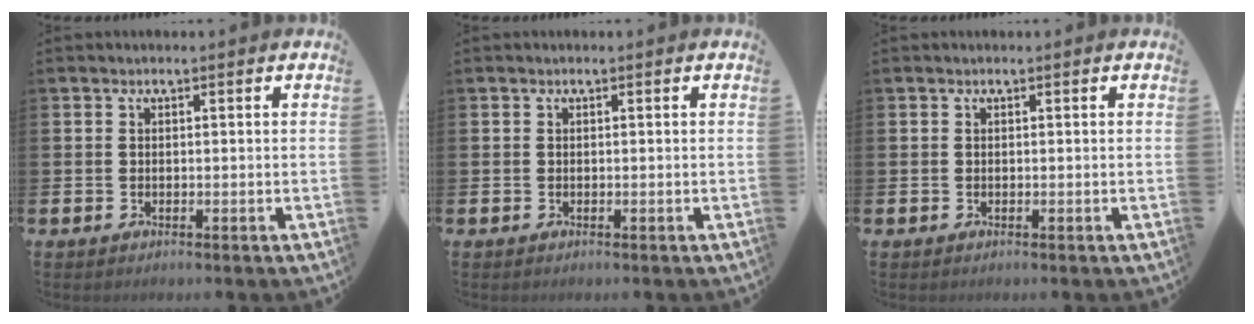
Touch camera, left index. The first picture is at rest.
{"total": 0.0}
{"total": 0.0}